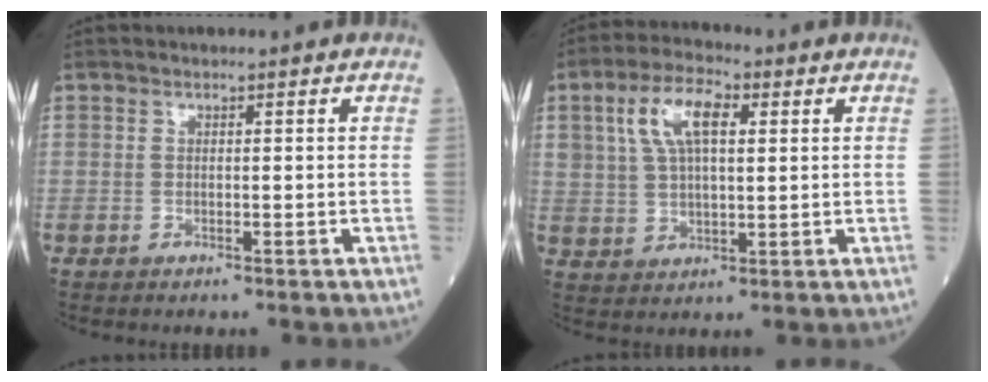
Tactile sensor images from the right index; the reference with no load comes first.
{"total": 8.9, "force": [3.1, 3.7, 7.4], "torque": [-0.150, 0.019, 0.060]}